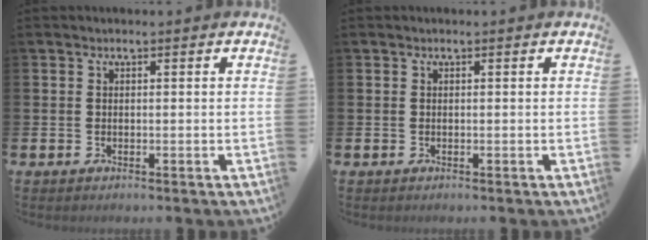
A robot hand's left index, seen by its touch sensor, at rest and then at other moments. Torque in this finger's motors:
{"motor_torque": [0.00, 0.00, 0.02, -0.01]}